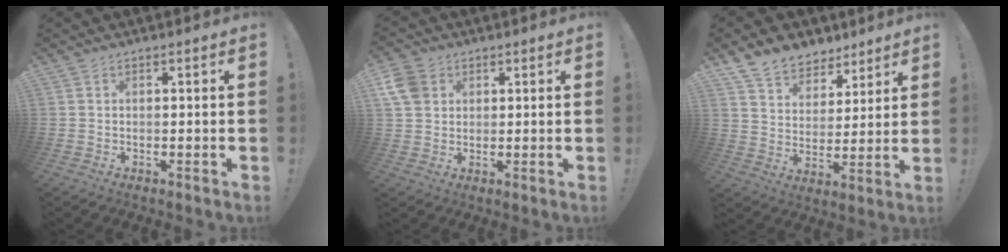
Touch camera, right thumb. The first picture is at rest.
{"total": 7.3, "force": [2.9, 5.9, 3.2], "torque": [-0.055, -0.005, 0.060]}
{"total": 11.2, "force": [8.8, 6.6, 2.5], "torque": [-0.049, -0.063, 0.172]}